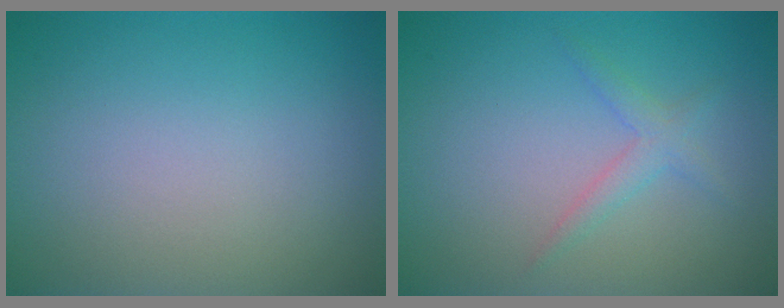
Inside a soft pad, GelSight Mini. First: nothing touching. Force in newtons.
{"total": 1.7, "press": 1.7, "slide": 0.1}